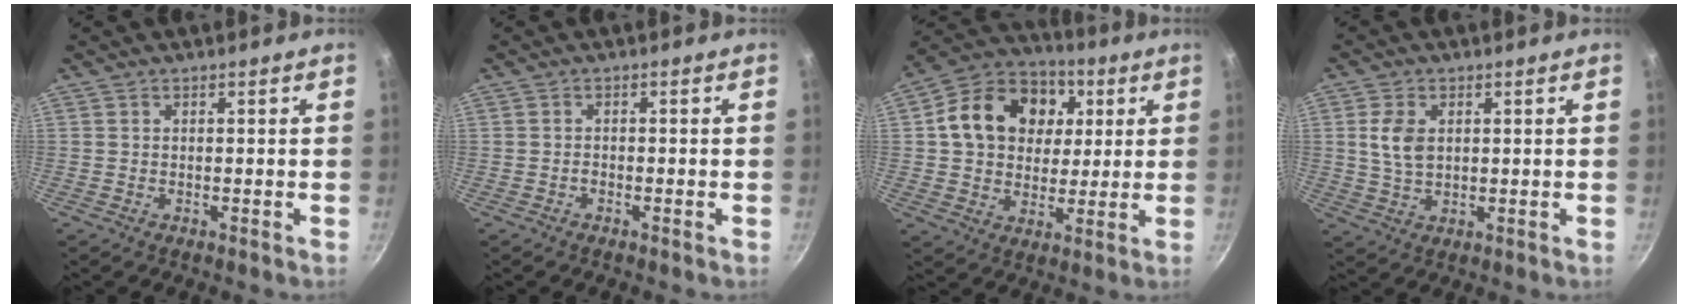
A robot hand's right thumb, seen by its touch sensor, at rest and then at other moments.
{"total": 0.8, "force": [-0.6, 0.2, 0.5], "torque": [-0.016, 0.006, -0.014]}
{"total": 18.0, "force": [4.2, 14.1, 10.4], "torque": [-0.153, 0.014, 0.061]}
{"total": 5.9, "force": [1.2, 3.9, 4.3], "torque": [-0.080, -0.003, 0.025]}